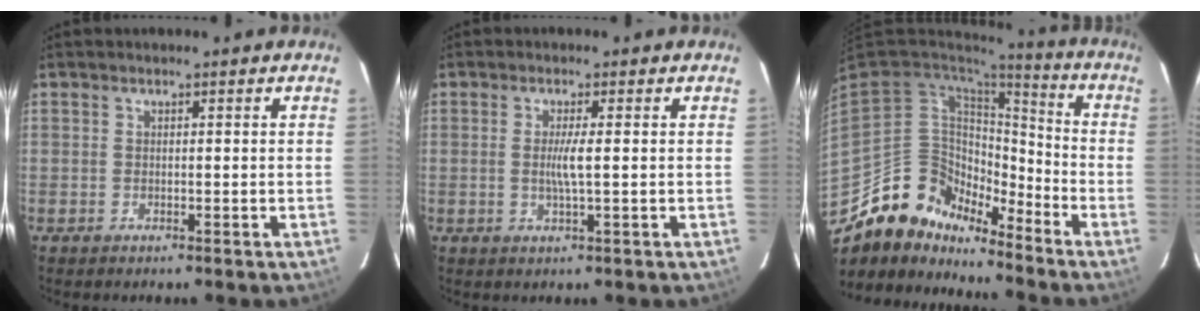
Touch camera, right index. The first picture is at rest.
{"total": 3.0, "force": [0.0, -0.3, 3.0], "torque": [-0.061, -0.004, 0.000]}
{"total": 14.2, "force": [-12.2, 6.3, 3.6], "torque": [-0.059, 0.061, -0.215]}